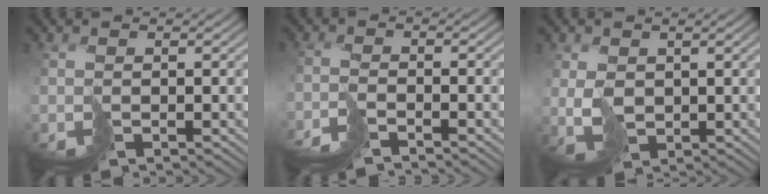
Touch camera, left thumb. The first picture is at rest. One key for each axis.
{"total": 3.1, "fx": -2.8, "fy": 0.6, "fz": 1.4, "tx": -0.031, "ty": -0.006, "tz": -0.062}
{"total": 2.4, "fx": 1.0, "fy": 2.0, "fz": 0.9, "tx": -0.037, "ty": -0.003, "tz": 0.029}